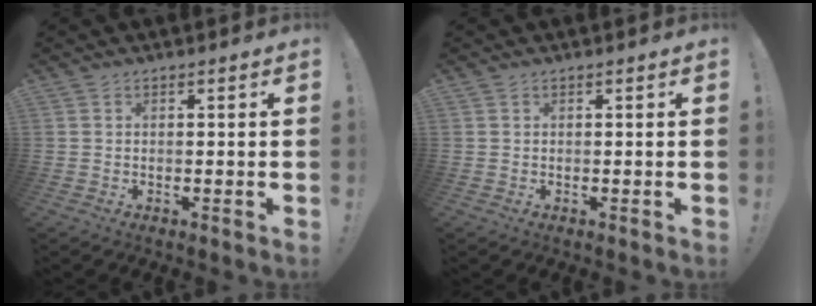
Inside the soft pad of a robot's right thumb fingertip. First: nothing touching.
{"total": 0.0}